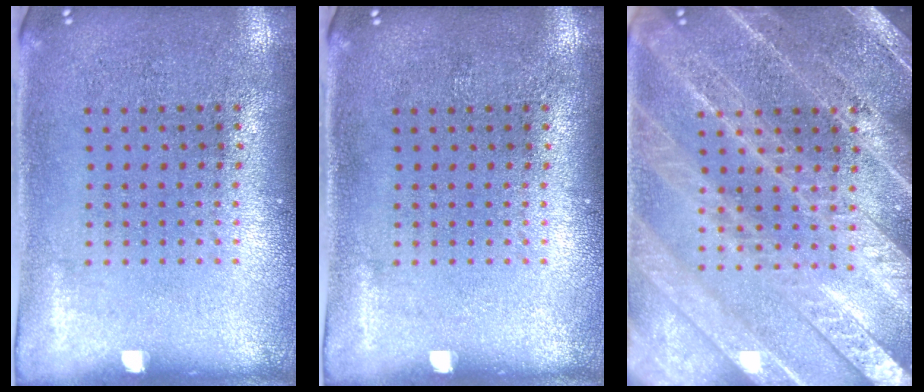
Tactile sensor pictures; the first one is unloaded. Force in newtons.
{"total": 0.0}
{"total": 3.6, "press": 3.6, "slide": 0.4}